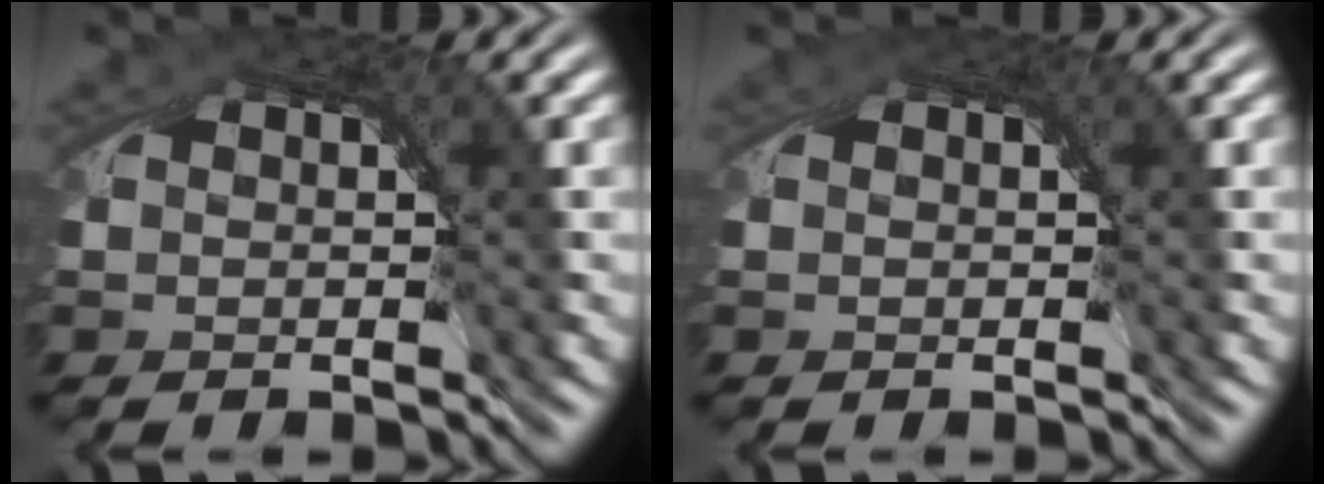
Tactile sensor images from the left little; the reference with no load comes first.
{"total": 0.0}